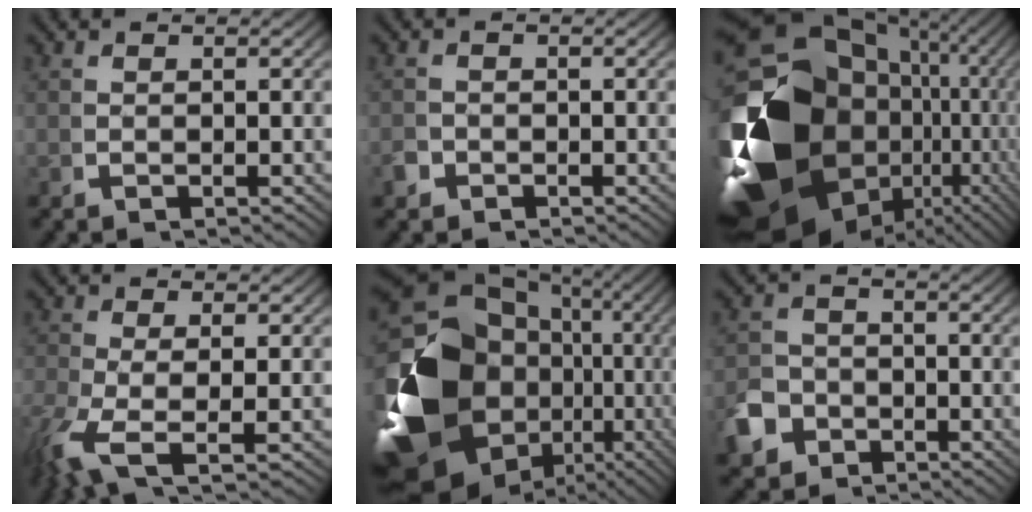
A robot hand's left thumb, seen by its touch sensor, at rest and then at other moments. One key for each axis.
{"total": 1.4, "fx": -1.0, "fy": 1.0, "fz": 0.1, "tx": -0.008, "ty": -0.007, "tz": -0.020}
{"total": 30.3, "fx": -4.1, "fy": 20.1, "fz": 22.3, "tx": -0.380, "ty": -0.063, "tz": -0.047}
{"total": 5.2, "fx": -1.4, "fy": 1.8, "fz": 4.7, "tx": -0.115, "ty": -0.024, "tz": -0.015}
{"total": 24.5, "fx": -3.6, "fy": 17.0, "fz": 17.3, "tx": -0.331, "ty": -0.076, "tz": -0.030}
{"total": 6.3, "fx": -3.3, "fy": 5.1, "fz": 1.9, "tx": -0.049, "ty": -0.028, "tz": -0.054}